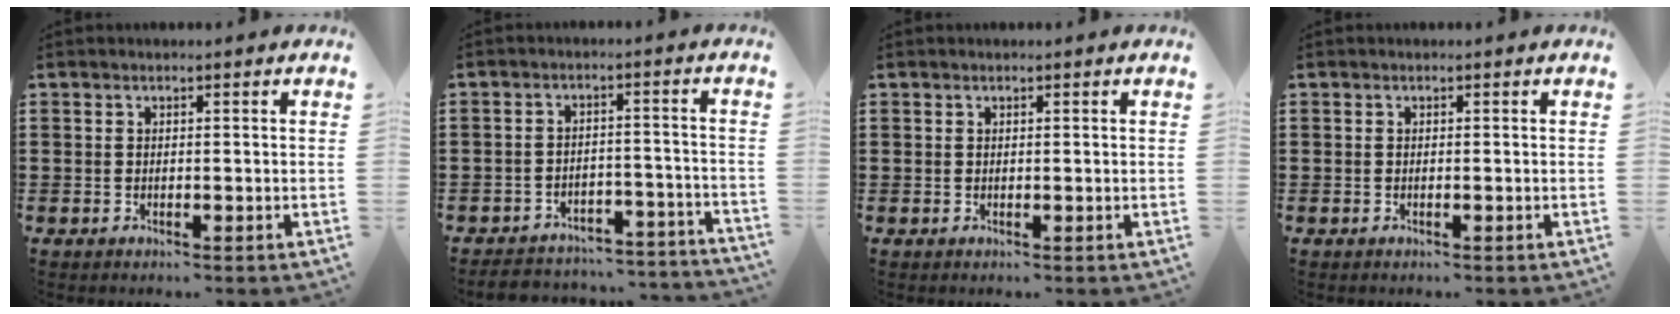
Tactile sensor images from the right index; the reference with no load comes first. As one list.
[{"total": 4.0, "force": [-3.9, 0.7, 0.5], "torque": [-0.013, 0.005, -0.082]}, {"total": 0.0}, {"total": 0.0}]